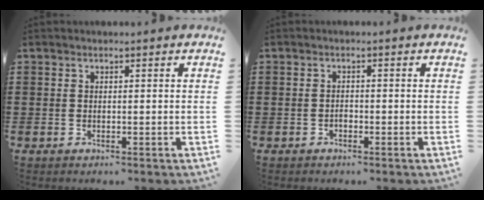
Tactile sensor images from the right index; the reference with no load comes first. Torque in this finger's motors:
{"motor_torque": [2.14, 0.00, 0.07, 0.02]}